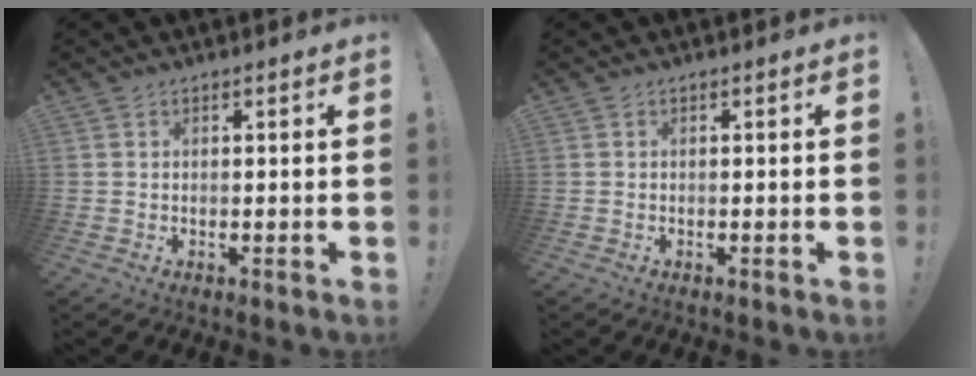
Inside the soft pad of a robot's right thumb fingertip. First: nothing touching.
{"total": 0.0}